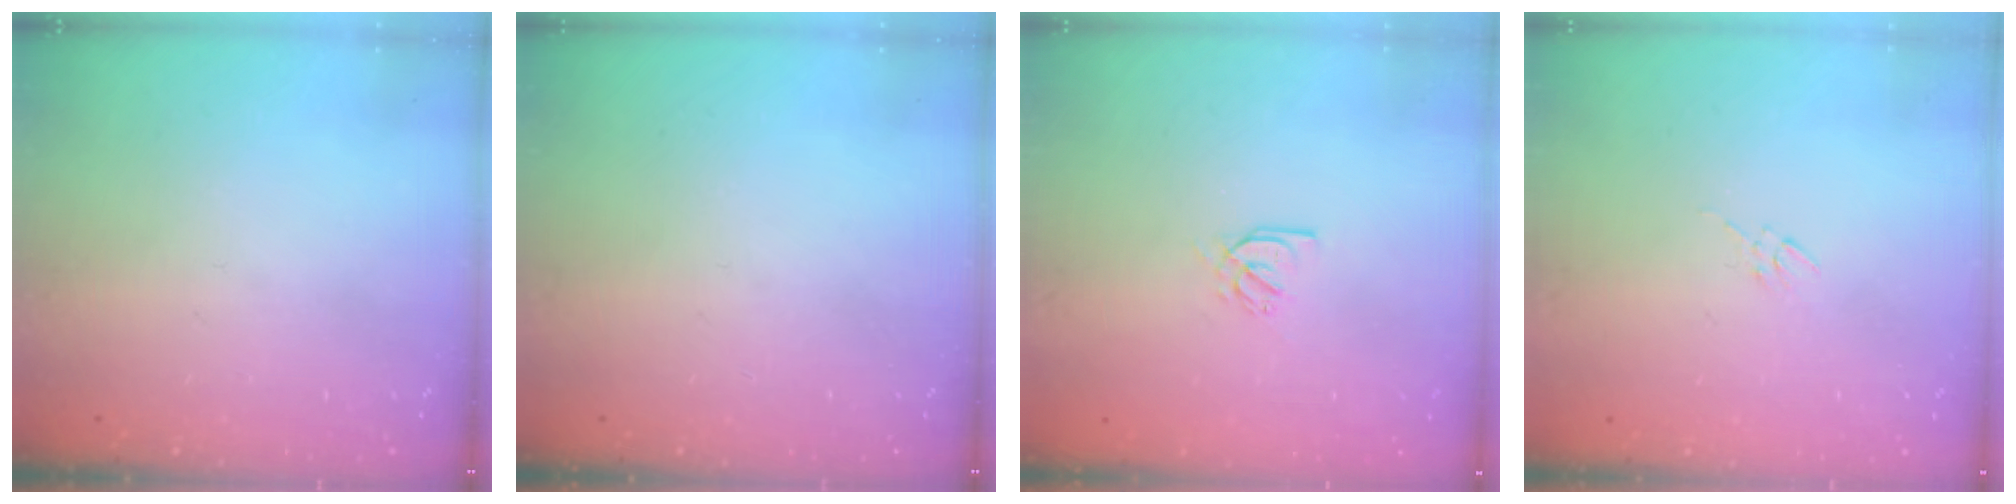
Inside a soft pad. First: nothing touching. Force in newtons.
{"total": 0.0}
{"total": 3.5, "press": 3.5, "slide": 0.2}
{"total": 2.7, "press": 2.7, "slide": 0.5}